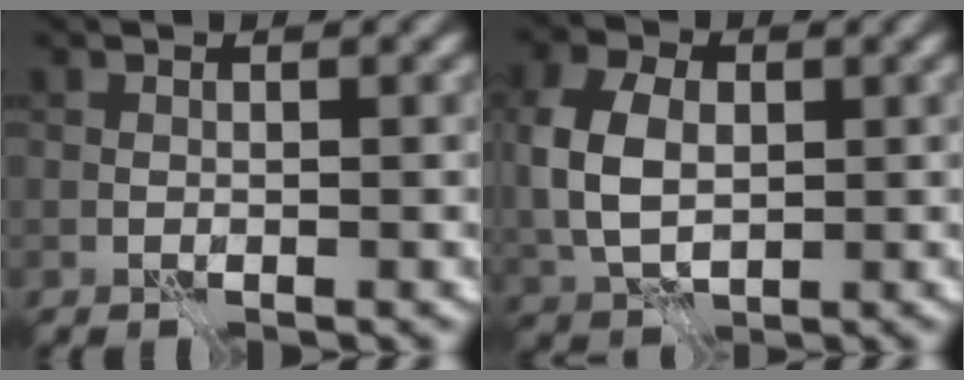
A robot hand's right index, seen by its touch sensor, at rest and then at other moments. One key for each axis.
{"total": 6.7, "fx": 0.4, "fy": 4.6, "fz": 4.8, "tx": -0.122, "ty": 0.006, "tz": 0.004}